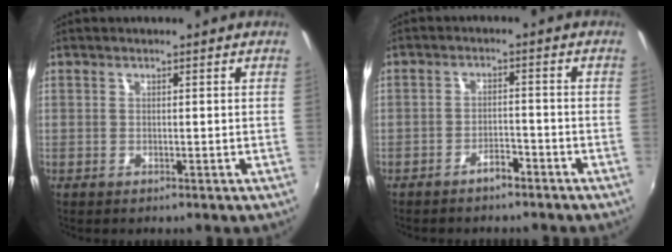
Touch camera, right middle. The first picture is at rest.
{"total": 3.1, "force": [-2.7, 1.0, 1.3], "torque": [-0.034, 0.005, -0.038]}